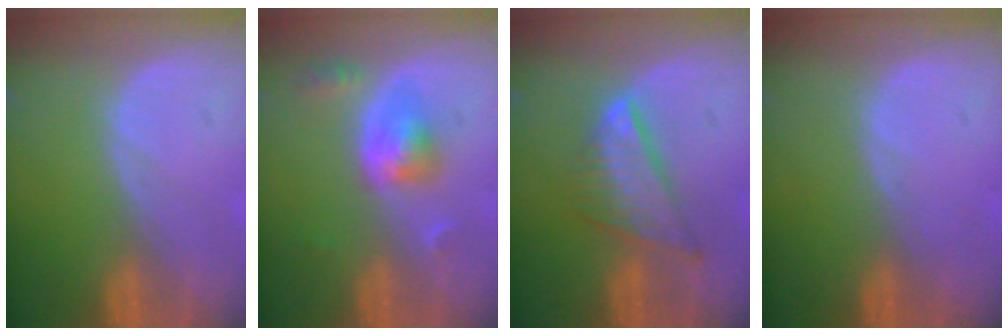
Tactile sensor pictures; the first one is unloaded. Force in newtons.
{"total": 5.2, "press": 4.8, "slide": 2.0}
{"total": 7.4, "press": 6.5, "slide": 3.6}
{"total": 0.5, "press": 0.0, "slide": 0.5}